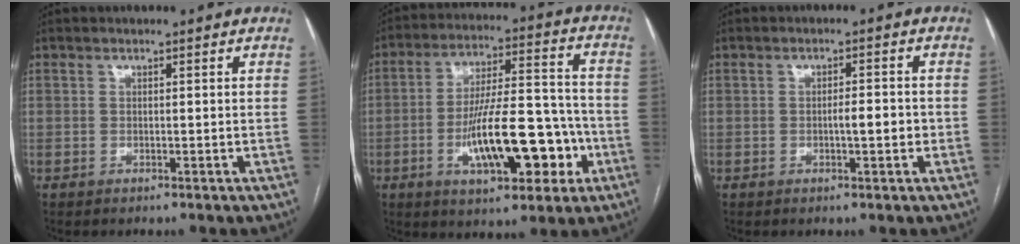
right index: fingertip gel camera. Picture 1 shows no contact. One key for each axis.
{"total": 16.4, "fx": -5.2, "fy": 5.1, "fz": 14.7, "tx": -0.246, "ty": 0.021, "tz": -0.075}
{"total": 2.9, "fx": -0.6, "fy": 0.7, "fz": 2.7, "tx": -0.043, "ty": 0.004, "tz": -0.009}